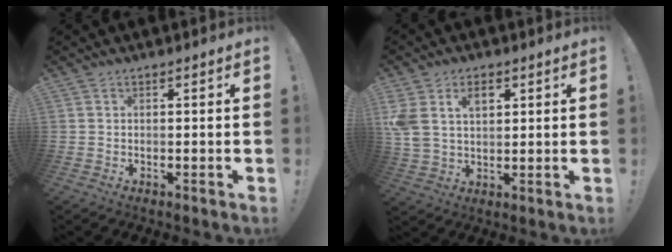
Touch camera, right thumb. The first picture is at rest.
{"total": 8.5, "force": [3.7, 5.8, 4.9], "torque": [-0.097, -0.010, 0.069]}